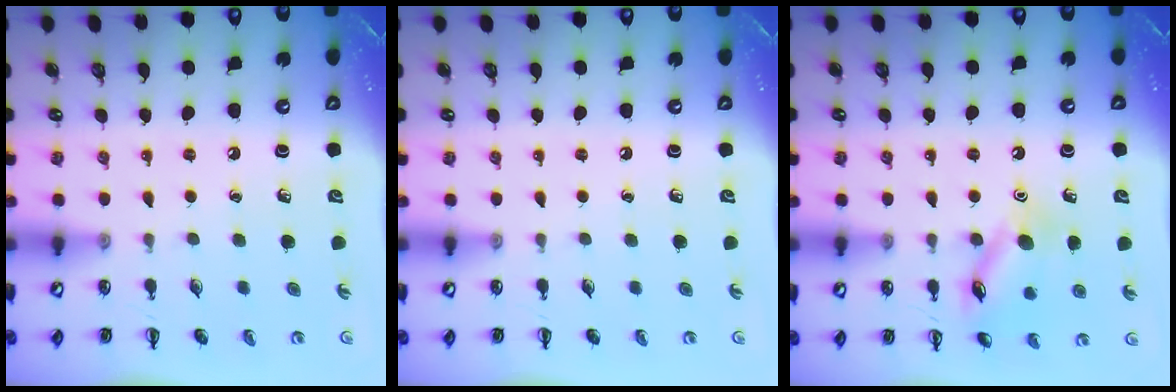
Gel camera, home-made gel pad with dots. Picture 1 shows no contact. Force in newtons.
{"total": 0.0}
{"total": 12.3, "press": 12.3, "slide": 0.9}